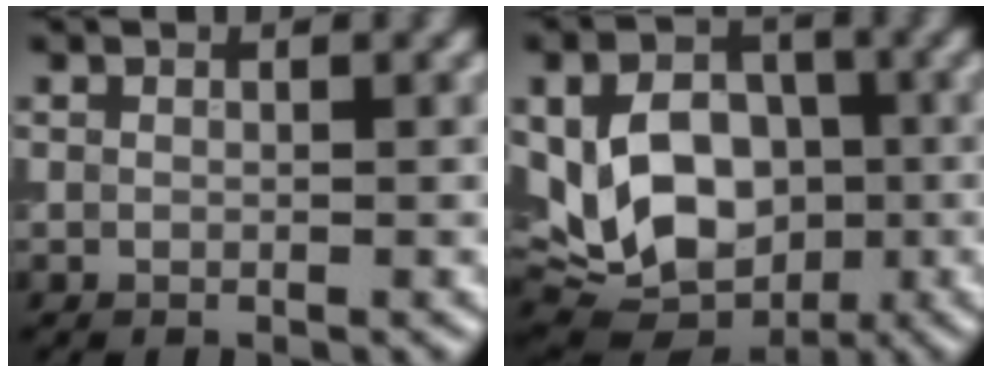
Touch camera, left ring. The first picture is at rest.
{"total": 10.4, "force": [-0.7, 7.8, 6.8], "torque": [-0.123, -0.012, -0.013]}